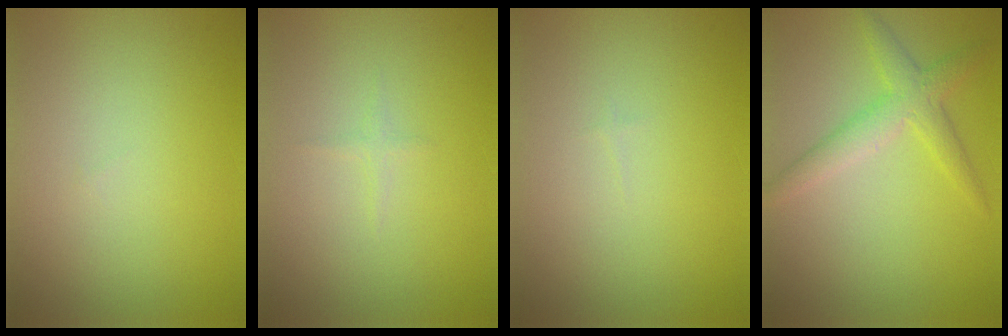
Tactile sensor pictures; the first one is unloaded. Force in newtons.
{"total": 0.6, "press": 0.6, "slide": 0.0}
{"total": 0.0}
{"total": 3.0, "press": 3.0, "slide": 0.1}